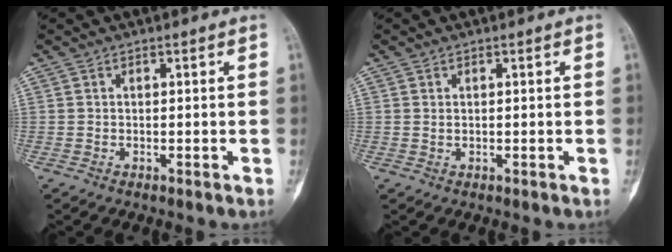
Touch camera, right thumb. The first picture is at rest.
{"total": 0.5, "force": [0.2, 0.3, 0.4], "torque": [-0.009, 0.001, 0.004]}